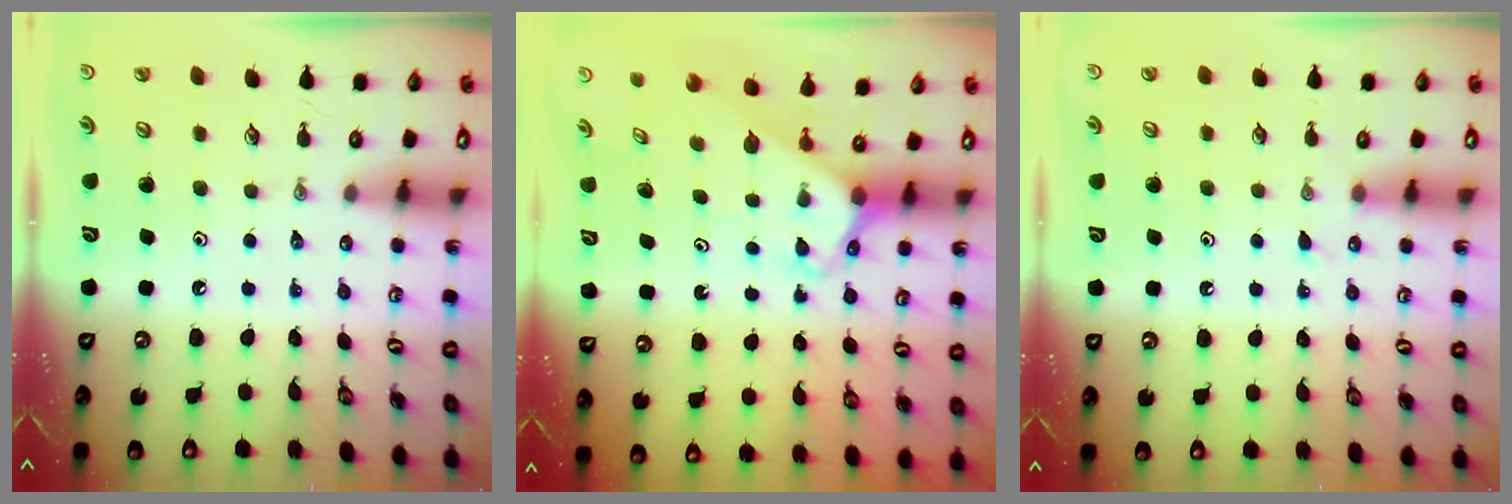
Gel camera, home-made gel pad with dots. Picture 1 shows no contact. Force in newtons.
{"total": 2.9, "press": 2.9, "slide": 0.2}
{"total": 2.9, "press": 2.8, "slide": 0.4}